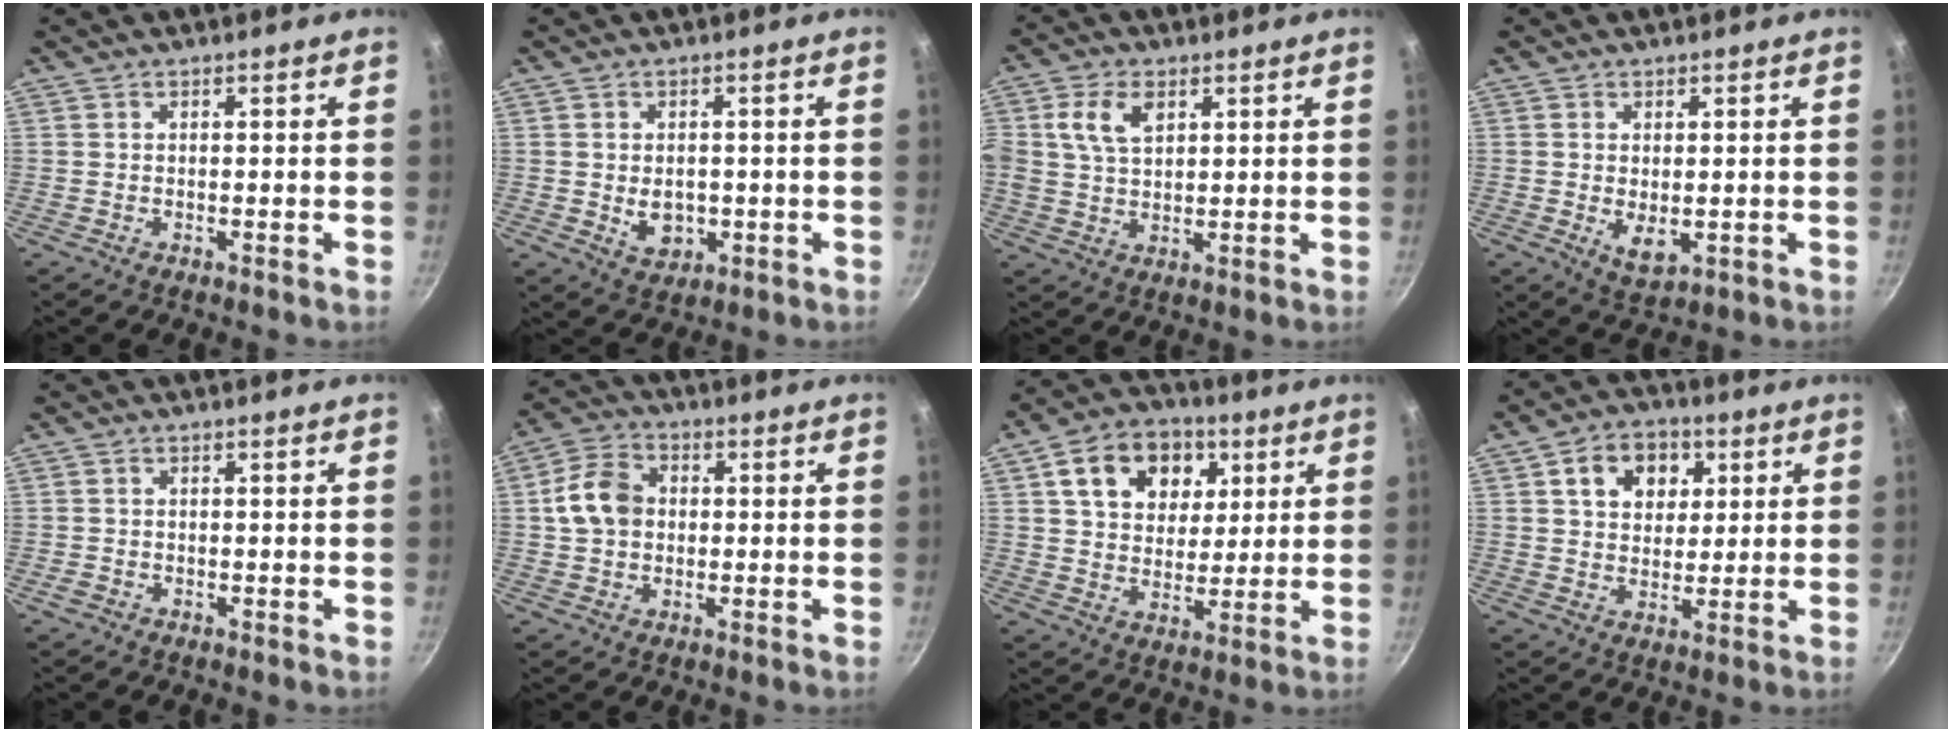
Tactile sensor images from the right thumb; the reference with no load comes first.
{"total": 5.1, "force": [-0.5, 3.8, 3.3], "torque": [-0.035, -0.002, 0.003]}
{"total": 7.8, "force": [2.8, 5.0, 5.3], "torque": [-0.093, -0.002, 0.049]}
{"total": 4.5, "force": [-0.2, 2.5, 3.8], "torque": [-0.060, -0.016, 0.005]}
{"total": 1.3, "force": [-0.7, 1.1, 0.5], "torque": [-0.009, 0.002, -0.010]}
{"total": 8.9, "force": [0.6, 6.9, 5.5], "torque": [-0.085, 0.015, 0.000]}
{"total": 15.0, "force": [5.7, 11.4, 8.0], "torque": [-0.101, -0.003, 0.088]}
{"total": 10.1, "force": [3.7, 7.8, 5.3], "torque": [-0.053, -0.001, 0.053]}